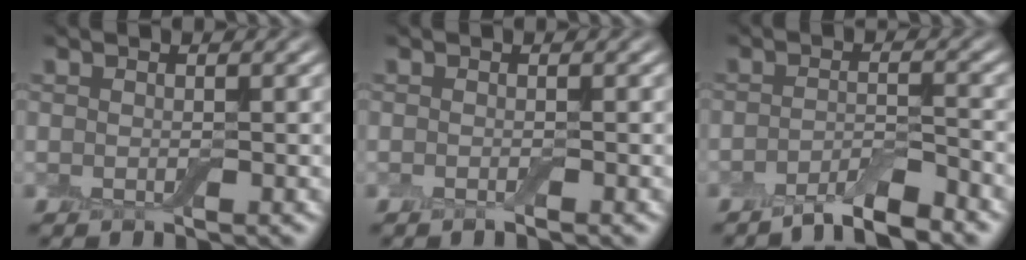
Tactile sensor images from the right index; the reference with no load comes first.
{"total": 0.5, "force": [-0.3, 0.0, 0.4], "torque": [-0.005, -0.001, -0.006]}
{"total": 3.8, "force": [-2.9, 0.6, 2.2], "torque": [-0.036, 0.002, -0.056]}